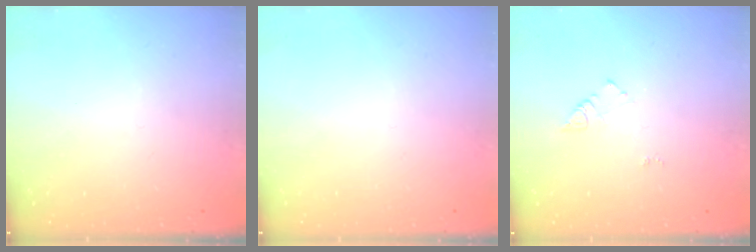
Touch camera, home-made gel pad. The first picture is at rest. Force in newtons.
{"total": 1.5, "press": 1.5, "slide": 0.1}
{"total": 5.4, "press": 5.4, "slide": 0.5}